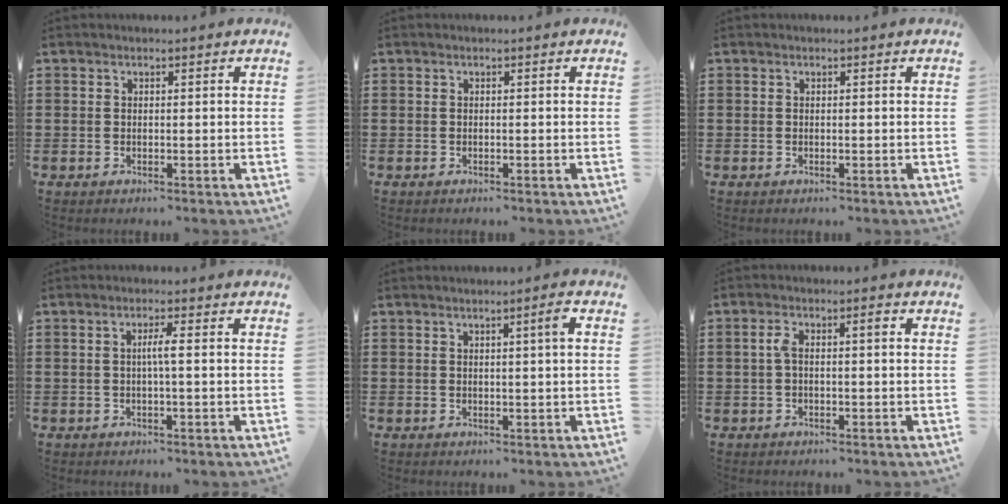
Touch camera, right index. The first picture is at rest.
{"total": 0.0}
{"total": 0.0}
{"total": 2.3, "force": [-0.1, -0.1, 2.3], "torque": [-0.044, -0.001, -0.006]}
{"total": 2.3, "force": [0.6, -0.2, 2.2], "torque": [-0.039, 0.000, 0.008]}
{"total": 2.7, "force": [-0.2, 0.6, 2.6], "torque": [-0.055, 0.003, -0.010]}